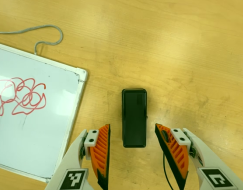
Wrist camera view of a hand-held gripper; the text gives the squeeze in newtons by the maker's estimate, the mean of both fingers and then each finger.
{"total": 0.0}